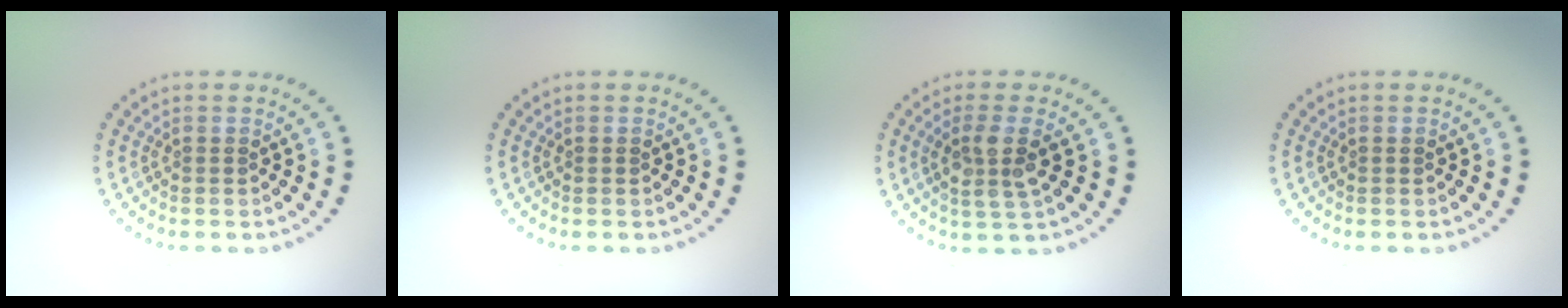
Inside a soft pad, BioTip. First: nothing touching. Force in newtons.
{"total": 0.0}
{"total": 3.0, "press": 2.6, "slide": 1.4}
{"total": 0.0}